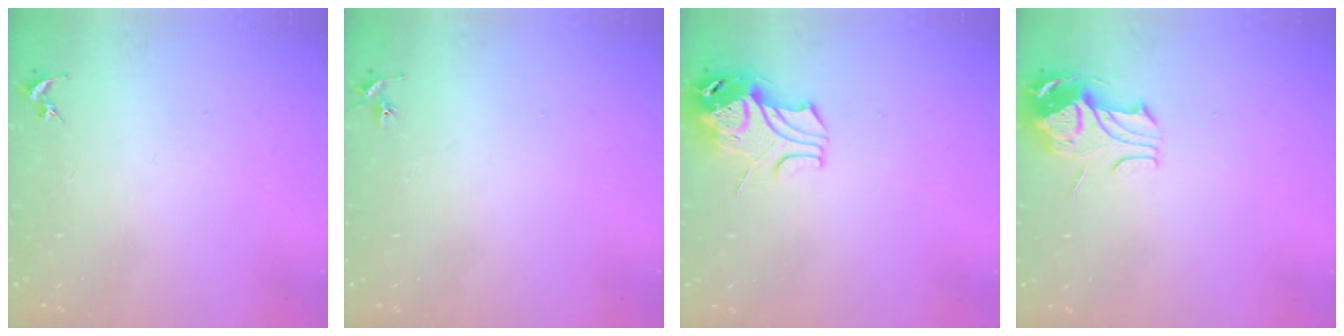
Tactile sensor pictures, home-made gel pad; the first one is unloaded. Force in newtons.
{"total": 2.9, "press": 2.9, "slide": 0.3}
{"total": 9.7, "press": 9.6, "slide": 1.4}
{"total": 9.6, "press": 9.6, "slide": 1.1}